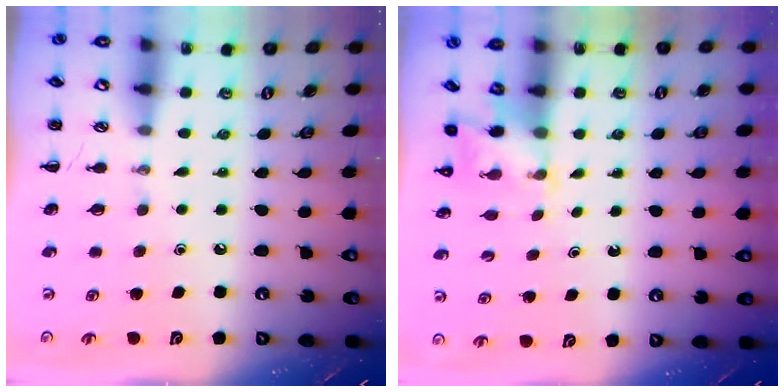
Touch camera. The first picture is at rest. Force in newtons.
{"total": 1.9, "press": 1.8, "slide": 0.6}